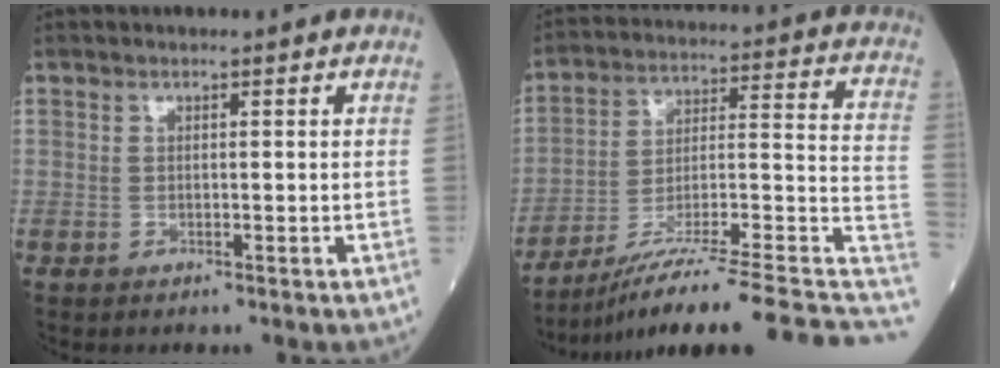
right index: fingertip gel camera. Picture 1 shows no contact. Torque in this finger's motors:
{"motor_torque": [-0.24, -0.38, 0.09, 0.10]}